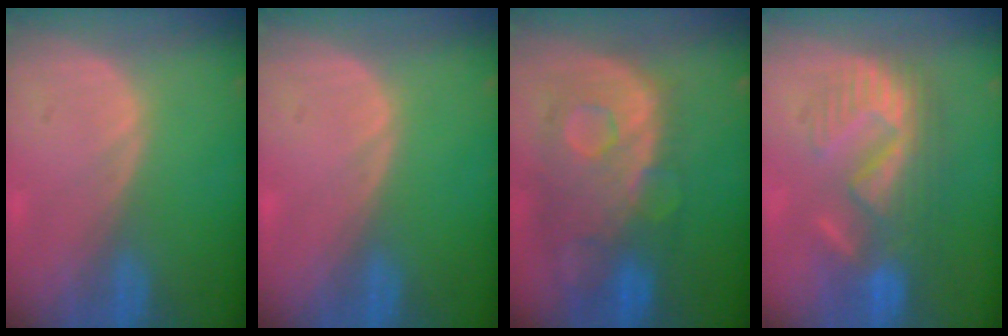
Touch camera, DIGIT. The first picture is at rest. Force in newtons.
{"total": 0.0}
{"total": 11.3, "press": 9.8, "slide": 5.6}
{"total": 8.7, "press": 8.6, "slide": 1.4}